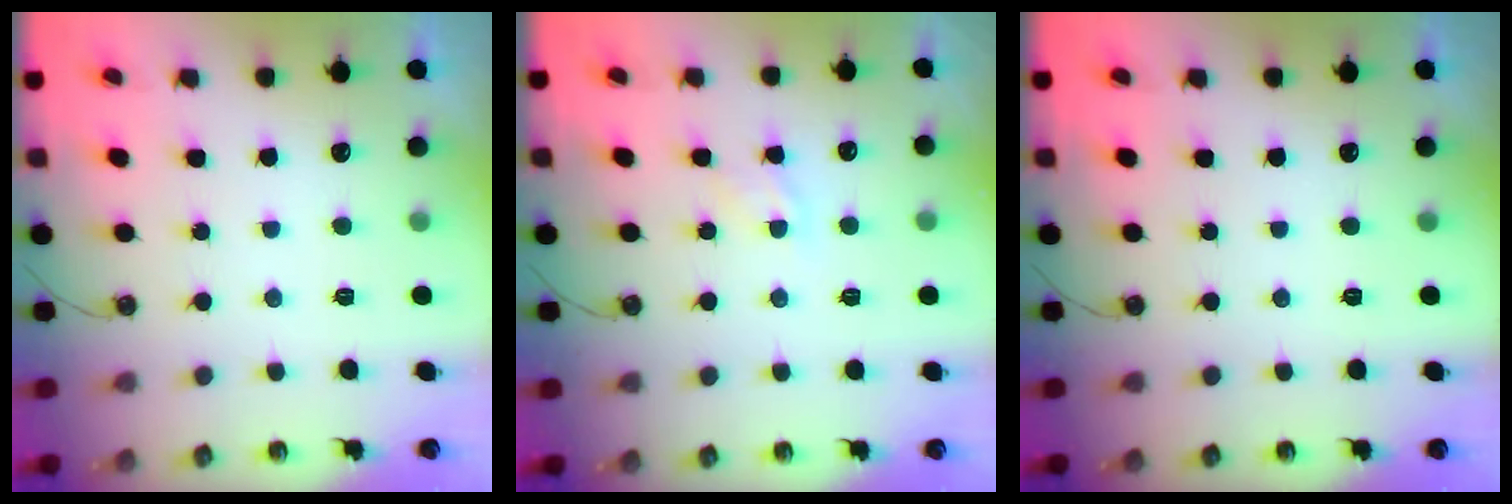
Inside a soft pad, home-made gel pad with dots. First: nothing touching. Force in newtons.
{"total": 8.0, "press": 8.0, "slide": 0.7}
{"total": 0.0}